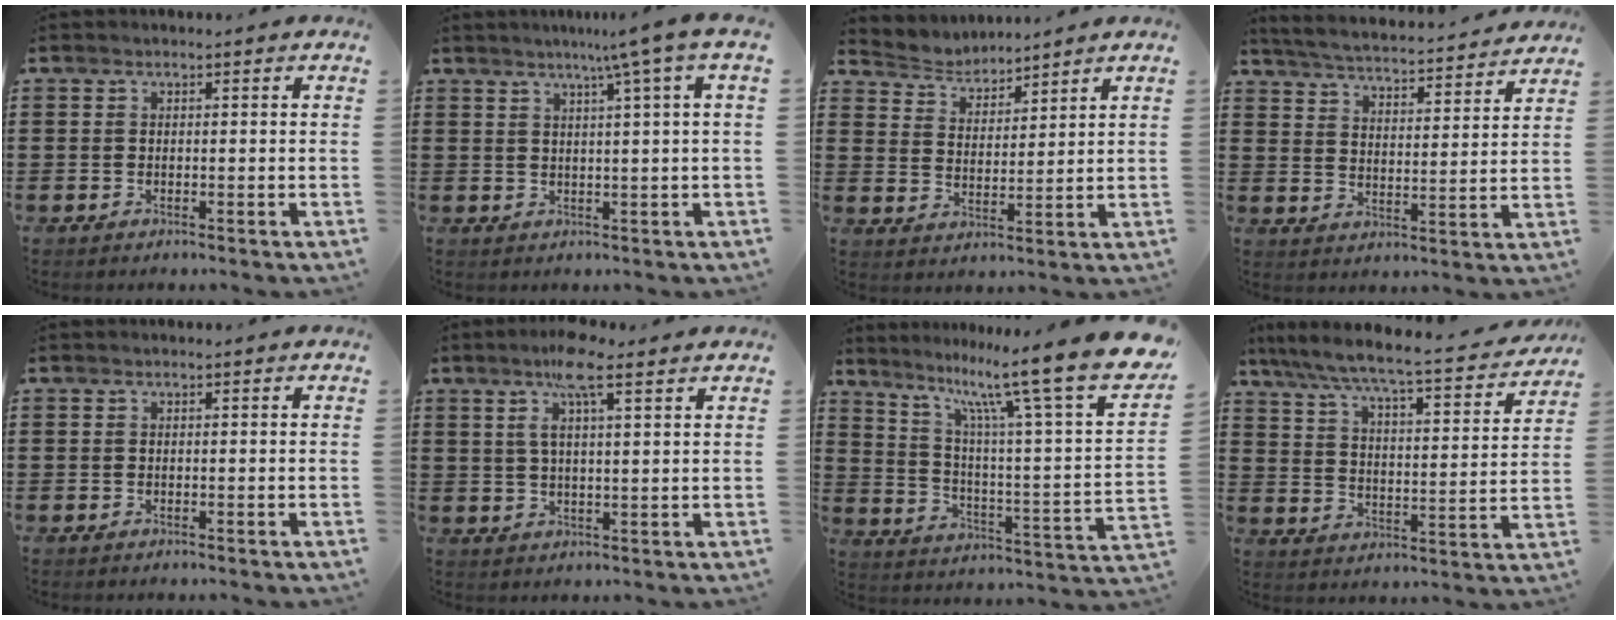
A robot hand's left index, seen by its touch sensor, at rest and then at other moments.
{"total": 5.1, "force": [2.5, -1.2, 4.2], "torque": [-0.084, -0.003, 0.038]}
{"total": 3.7, "force": [3.6, 0.7, -0.4], "torque": [-0.012, -0.016, 0.062]}
{"total": 3.9, "force": [3.8, -0.6, 0.6], "torque": [-0.033, -0.037, 0.057]}
{"total": 0.0}
{"total": 7.2, "force": [4.4, 1.0, 5.6], "torque": [-0.113, 0.003, 0.073]}
{"total": 14.9, "force": [11.1, 0.6, 10.0], "torque": [-0.192, -0.080, 0.172]}
{"total": 6.4, "force": [5.7, 0.1, 2.8], "torque": [-0.083, -0.045, 0.091]}